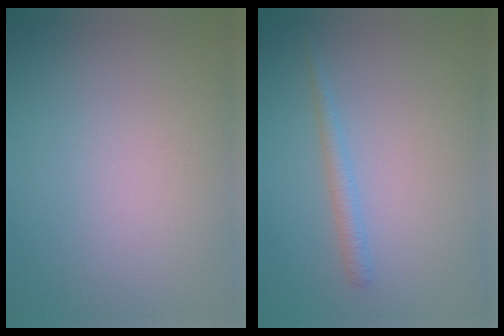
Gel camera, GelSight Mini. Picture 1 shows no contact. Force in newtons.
{"total": 1.5, "press": 1.5, "slide": 0.0}